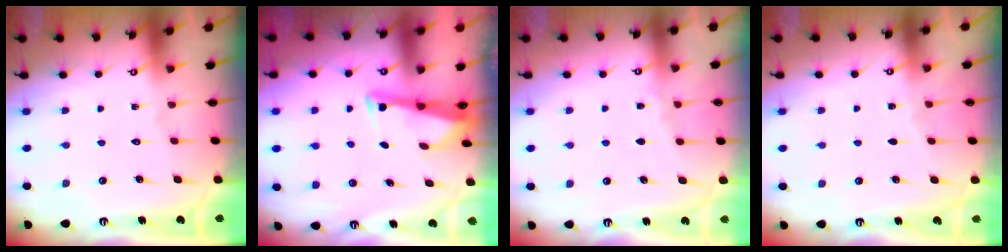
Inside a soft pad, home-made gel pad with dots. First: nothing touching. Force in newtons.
{"total": 2.9, "press": 2.9, "slide": 0.4}
{"total": 3.0, "press": 3.0, "slide": 0.4}
{"total": 3.1, "press": 3.0, "slide": 0.5}